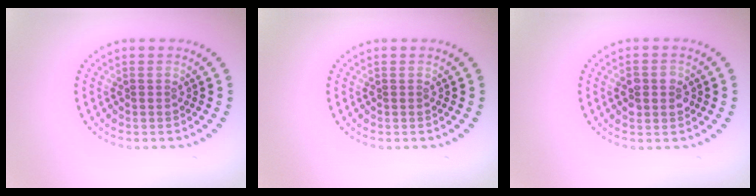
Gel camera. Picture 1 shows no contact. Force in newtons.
{"total": 0.0}
{"total": 2.6, "press": 2.6, "slide": 0.2}